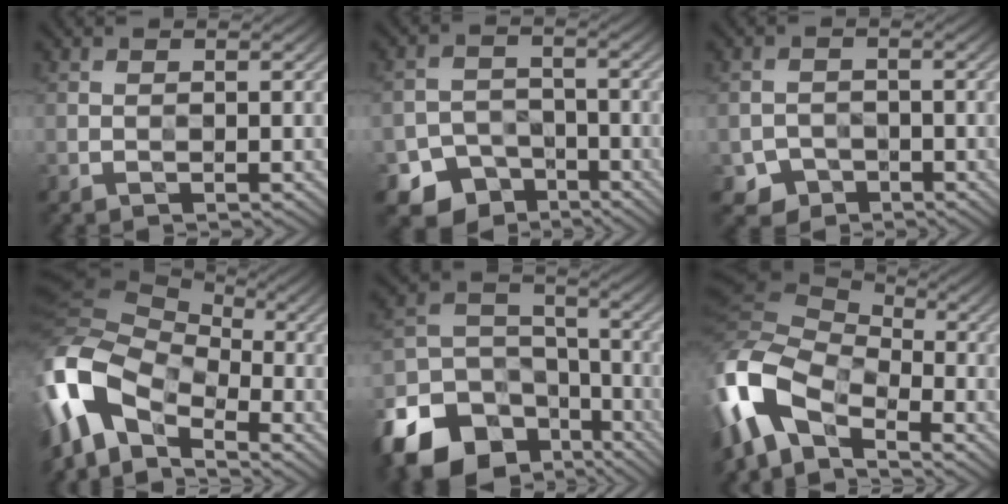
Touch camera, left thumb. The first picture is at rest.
{"total": 6.8, "force": [-4.5, 4.7, 1.9], "torque": [-0.026, -0.011, -0.079]}
{"total": 2.7, "force": [-1.7, 2.0, 0.6], "torque": [-0.004, -0.005, -0.036]}
{"total": 13.6, "force": [-3.6, 8.5, 9.9], "torque": [-0.243, -0.012, -0.078]}
{"total": 17.2, "force": [-10.3, 11.5, 7.6], "torque": [-0.208, -0.052, -0.170]}
{"total": 12.4, "force": [-5.0, 6.6, 9.2], "torque": [-0.221, -0.005, -0.111]}